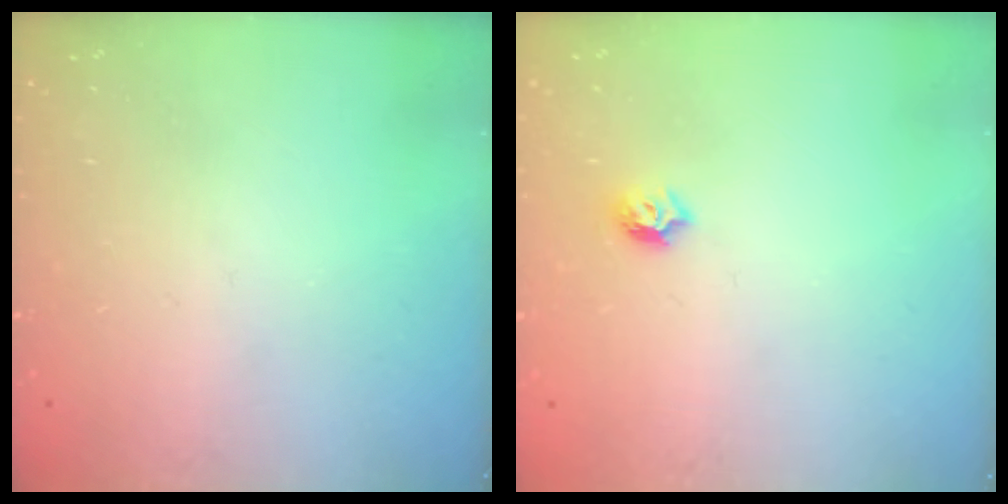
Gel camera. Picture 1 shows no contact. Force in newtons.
{"total": 4.7, "press": 4.7, "slide": 0.7}